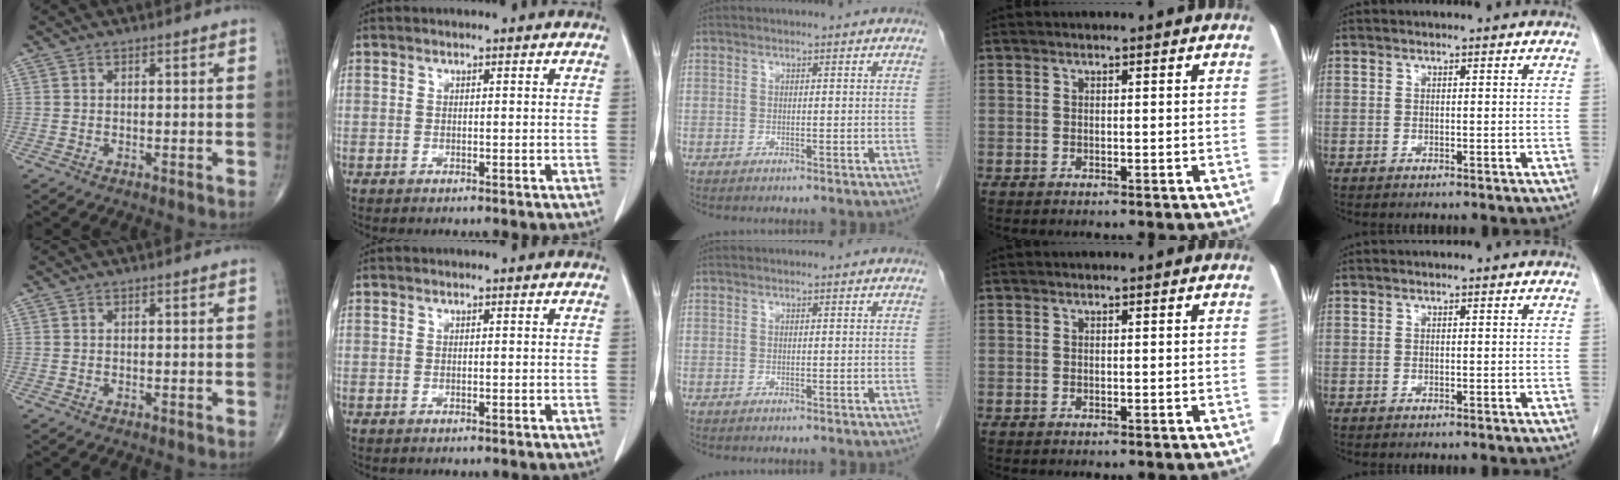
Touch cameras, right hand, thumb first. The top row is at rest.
{}